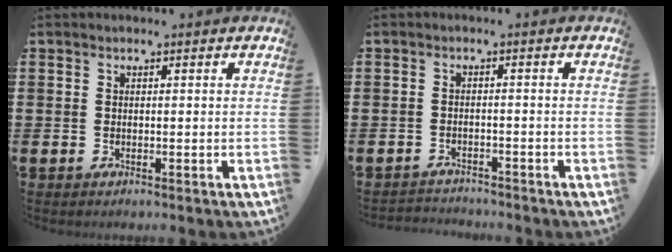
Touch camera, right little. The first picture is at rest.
{"total": 1.7, "force": [-1.7, 0.1, -0.2], "torque": [-0.001, 0.003, -0.038]}